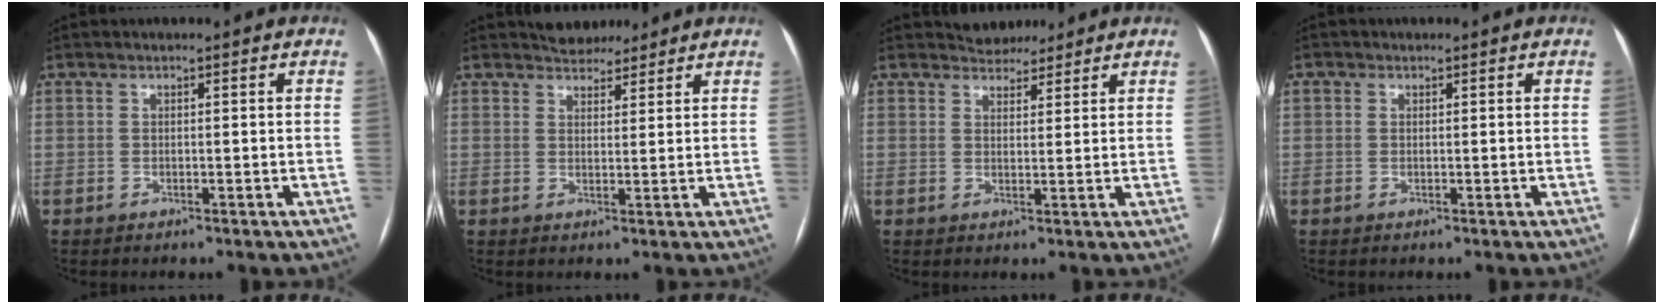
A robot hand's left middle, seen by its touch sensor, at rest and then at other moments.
{"total": 4.1, "force": [3.7, 1.7, 0.5], "torque": [-0.005, 0.009, 0.056]}
{"total": 3.8, "force": [3.5, 1.5, 0.0], "torque": [0.000, 0.008, 0.052]}
{"total": 0.6, "force": [0.2, 0.5, 0.2], "torque": [0.000, 0.002, 0.001]}